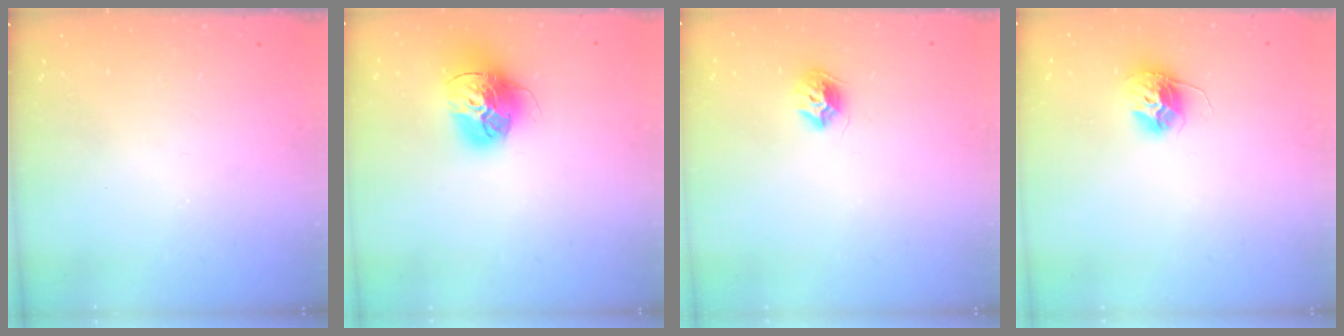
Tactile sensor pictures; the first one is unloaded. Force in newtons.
{"total": 16.2, "press": 16.1, "slide": 1.6}
{"total": 8.1, "press": 8.1, "slide": 0.1}
{"total": 11.4, "press": 11.4, "slide": 0.9}